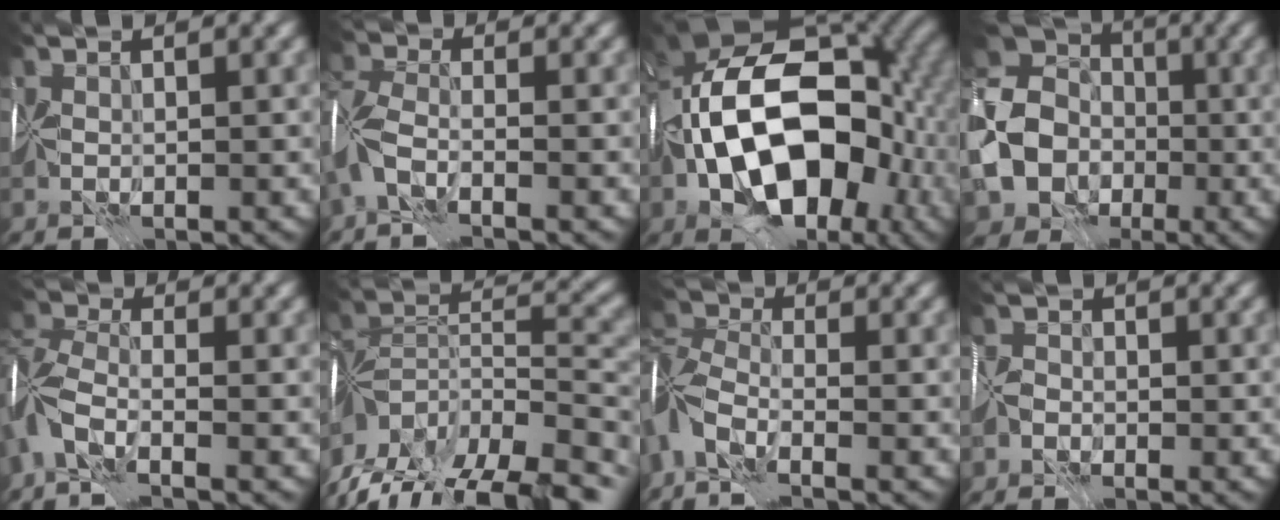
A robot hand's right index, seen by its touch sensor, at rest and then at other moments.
{"total": 4.3, "force": [-2.6, 1.9, 2.9], "torque": [-0.064, 0.005, -0.063]}
{"total": 17.3, "force": [-3.2, 10.6, 13.4], "torque": [-0.210, 0.017, -0.058]}
{"total": 15.5, "force": [-3.0, 13.8, 6.5], "torque": [-0.152, -0.006, -0.080]}
{"total": 5.4, "force": [-3.3, 2.1, 3.6], "torque": [-0.077, 0.006, -0.076]}
{"total": 17.9, "force": [-12.3, 7.9, 10.3], "torque": [-0.184, 0.006, -0.177]}
{"total": 6.2, "force": [-3.8, 2.8, 4.1], "torque": [-0.082, 0.002, -0.085]}
{"total": 1.0, "force": [-0.7, 0.6, -0.4], "torque": [0.015, 0.011, -0.019]}